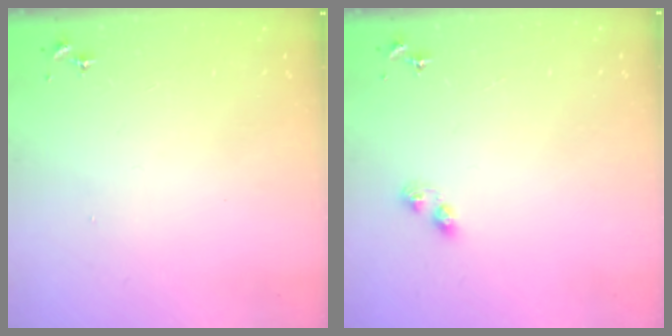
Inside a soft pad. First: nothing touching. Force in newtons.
{"total": 3.4, "press": 3.3, "slide": 0.4}